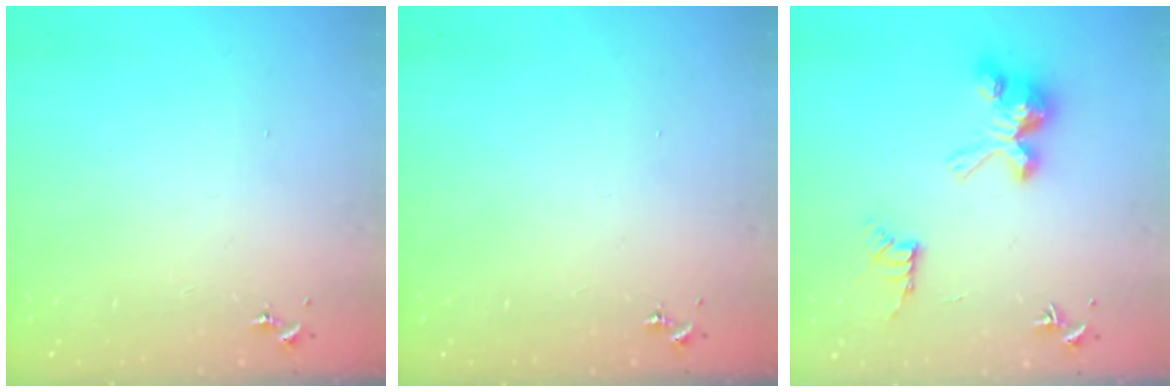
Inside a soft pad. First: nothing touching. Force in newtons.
{"total": 0.0}
{"total": 10.8, "press": 10.8, "slide": 0.6}